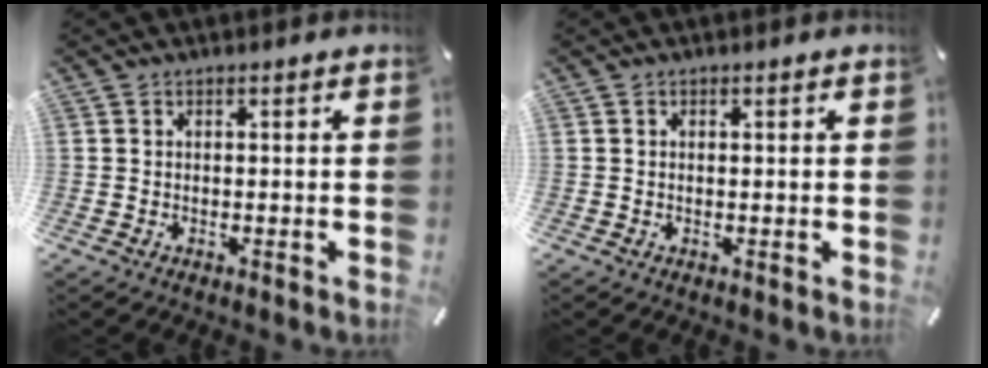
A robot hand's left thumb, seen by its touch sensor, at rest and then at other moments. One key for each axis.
{"total": 0.5, "fx": 0.2, "fy": 0.1, "fz": 0.5, "tx": -0.009, "ty": 0.000, "tz": 0.003}